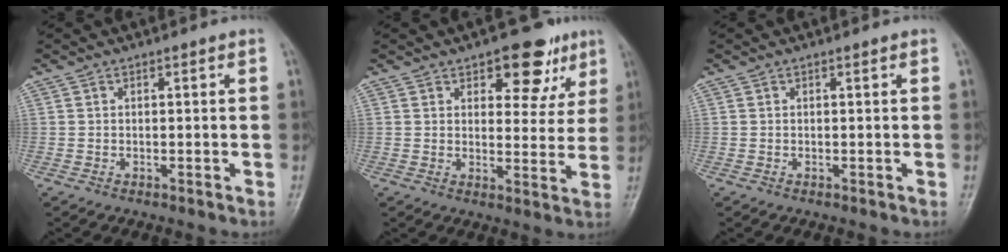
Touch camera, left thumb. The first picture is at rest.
{"total": 10.5, "force": [5.9, 5.6, 6.7], "torque": [-0.039, -0.024, 0.075]}
{"total": 0.0}